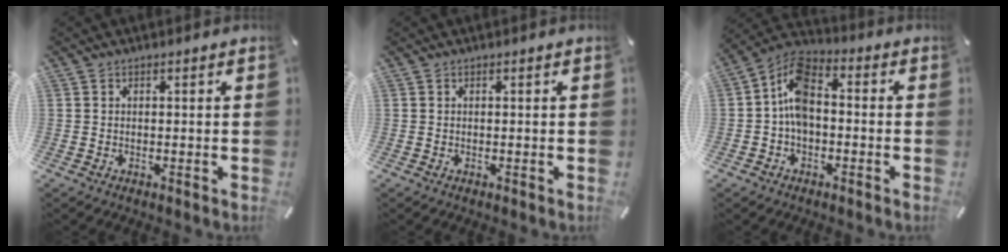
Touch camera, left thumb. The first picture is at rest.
{"total": 0.0}
{"total": 8.8, "force": [-1.0, 5.8, 6.6], "torque": [-0.143, 0.011, -0.021]}